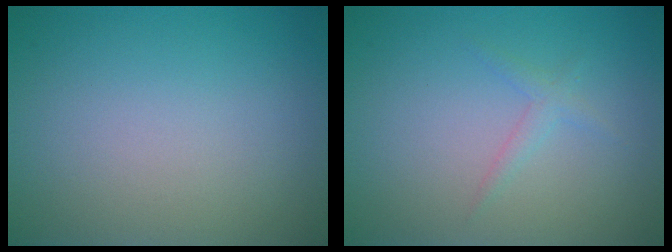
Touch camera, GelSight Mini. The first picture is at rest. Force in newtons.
{"total": 1.1, "press": 1.1, "slide": 0.0}